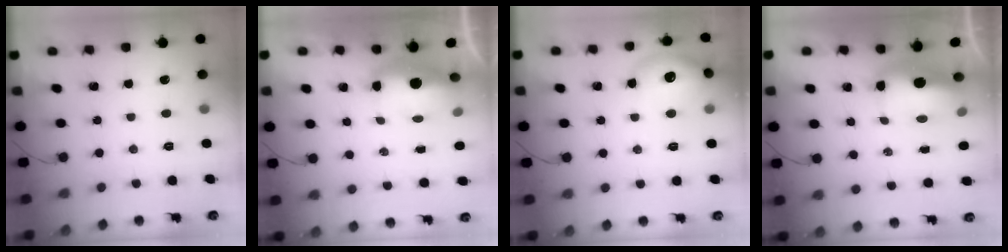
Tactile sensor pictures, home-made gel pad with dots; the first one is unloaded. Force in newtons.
{"total": 7.6, "press": 7.6, "slide": 1.1}
{"total": 17.3, "press": 13.1, "slide": 11.4}
{"total": 9.8, "press": 9.5, "slide": 2.1}